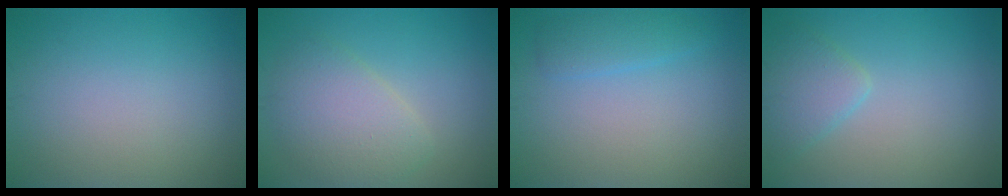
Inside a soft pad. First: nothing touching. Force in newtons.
{"total": 4.2, "press": 4.2, "slide": 0.2}
{"total": 1.9, "press": 1.9, "slide": 0.2}
{"total": 2.5, "press": 2.5, "slide": 0.2}